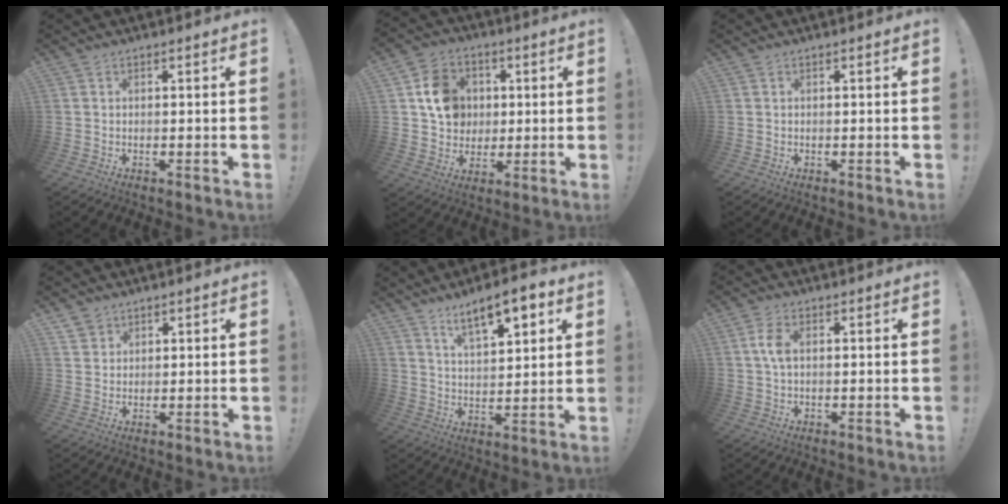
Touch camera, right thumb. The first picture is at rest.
{"total": 12.4, "force": [2.3, 11.1, 5.0], "torque": [-0.061, 0.003, 0.053]}
{"total": 0.0}
{"total": 2.9, "force": [2.3, 1.8, 0.3], "torque": [-0.002, -0.013, 0.043]}
{"total": 11.1, "force": [7.2, 3.5, 7.7], "torque": [-0.109, -0.039, 0.117]}
{"total": 5.0, "force": [0.8, 2.8, 4.1], "torque": [-0.077, 0.004, 0.011]}